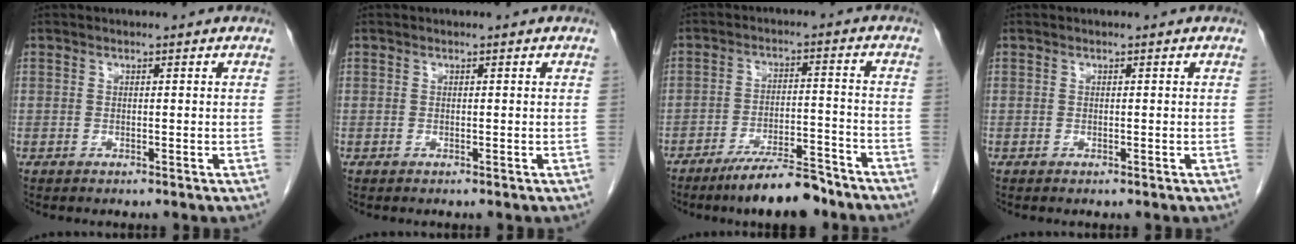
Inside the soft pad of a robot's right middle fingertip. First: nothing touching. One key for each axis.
{"total": 0.0}
{"total": 9.4, "fx": -7.8, "fy": 1.4, "fz": 5.2, "tx": -0.080, "ty": -0.008, "tz": -0.131}
{"total": 0.0}